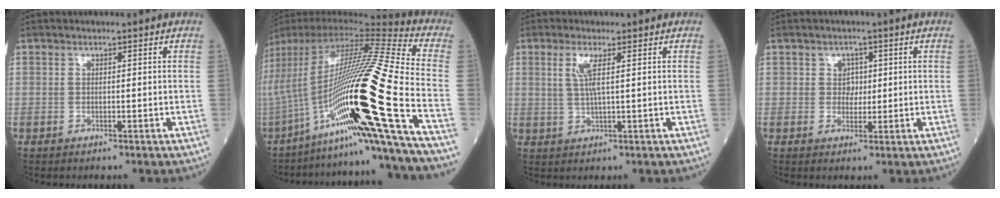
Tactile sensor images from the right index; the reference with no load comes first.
{"total": 29.1, "force": [-10.6, -1.4, 27.0], "torque": [-0.473, -0.026, -0.196]}
{"total": 3.5, "force": [1.1, 0.1, 3.3], "torque": [-0.073, -0.002, 0.022]}
{"total": 2.3, "force": [0.5, 2.1, 1.0], "torque": [-0.006, 0.001, 0.005]}